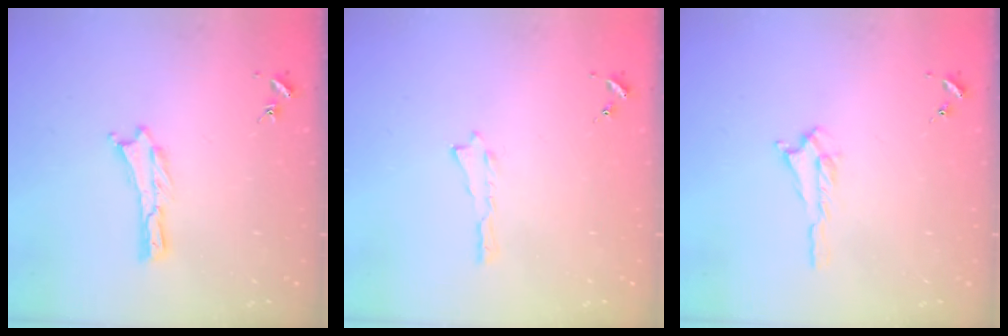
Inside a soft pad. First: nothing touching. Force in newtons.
{"total": 0.0}
{"total": 0.7, "press": 0.7, "slide": 0.2}